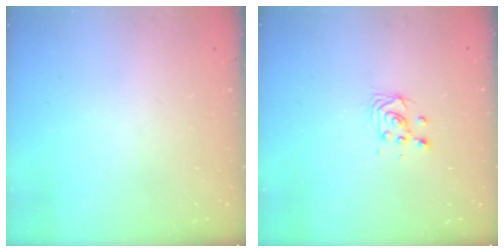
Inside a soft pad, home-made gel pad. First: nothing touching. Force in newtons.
{"total": 3.2, "press": 3.2, "slide": 0.6}